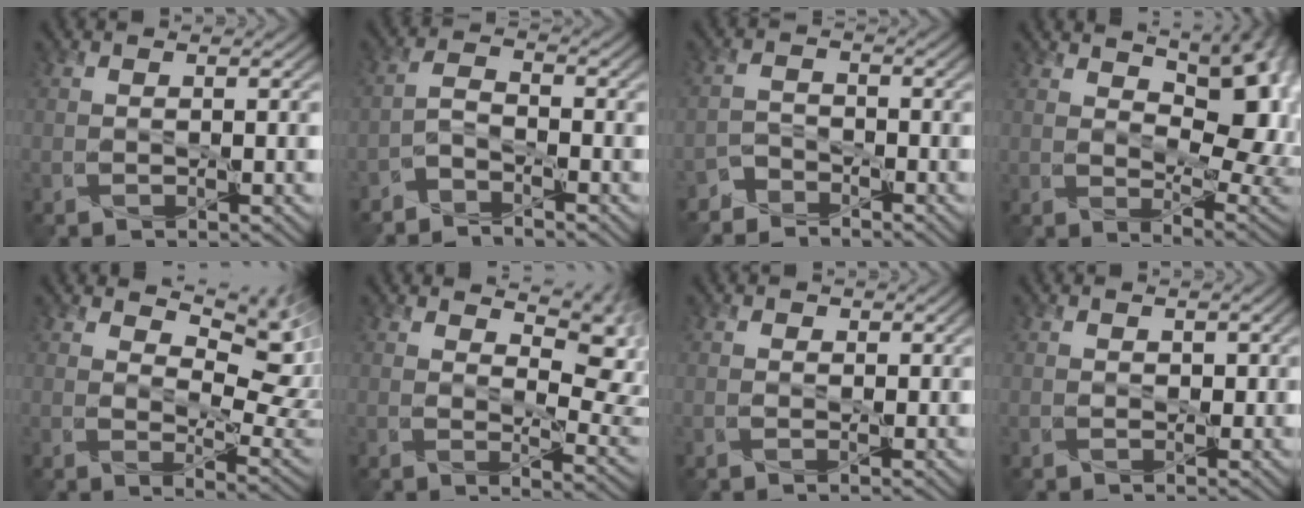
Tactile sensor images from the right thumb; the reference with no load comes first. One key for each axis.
{"total": 3.3, "fx": -3.1, "fy": 0.8, "fz": 1.0, "tx": -0.022, "ty": 0.000, "tz": -0.073}
{"total": 3.2, "fx": -3.0, "fy": 1.2, "fz": 0.0, "tx": 0.003, "ty": 0.002, "tz": -0.069}
{"total": 13.7, "fx": 5.8, "fy": 6.6, "fz": 10.5, "tx": -0.147, "ty": 0.006, "tz": 0.090}
{"total": 12.2, "fx": 7.0, "fy": 5.2, "fz": 8.6, "tx": -0.137, "ty": -0.006, "tz": 0.111}
{"total": 10.9, "fx": 6.6, "fy": 4.5, "fz": 7.4, "tx": -0.110, "ty": -0.004, "tz": 0.101}
{"total": 0.7, "fx": 0.3, "fy": 0.6, "fz": 0.1, "tx": -0.001, "ty": -0.004, "tz": 0.004}
{"total": 0.8, "fx": 0.4, "fy": 0.6, "fz": 0.3, "tx": -0.006, "ty": -0.005, "tz": 0.008}